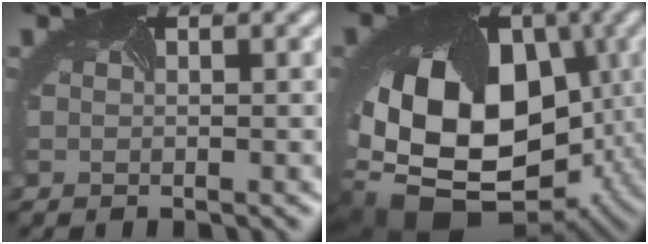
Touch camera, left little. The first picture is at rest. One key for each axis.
{"total": 17.4, "fx": -2.8, "fy": 12.5, "fz": 11.9, "tx": -0.221, "ty": -0.035, "tz": -0.020}